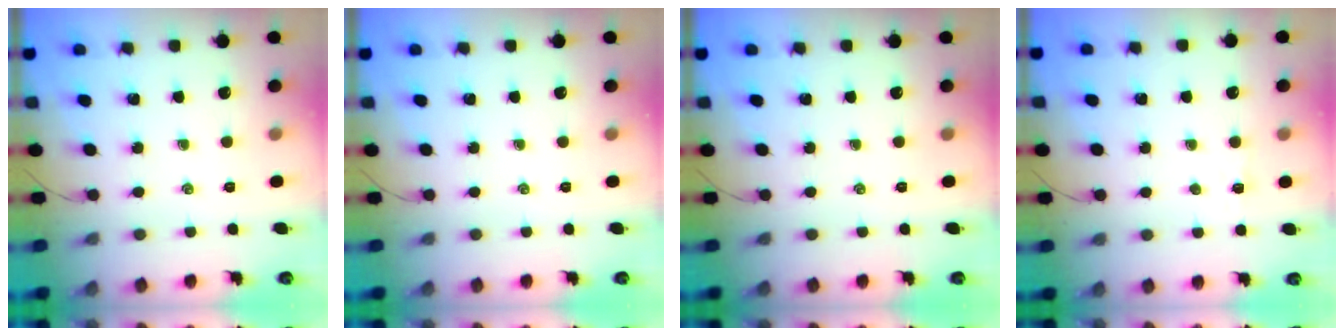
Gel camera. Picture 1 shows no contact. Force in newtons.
{"total": 0.0}
{"total": 0.0}
{"total": 1.6, "press": 1.6, "slide": 0.5}